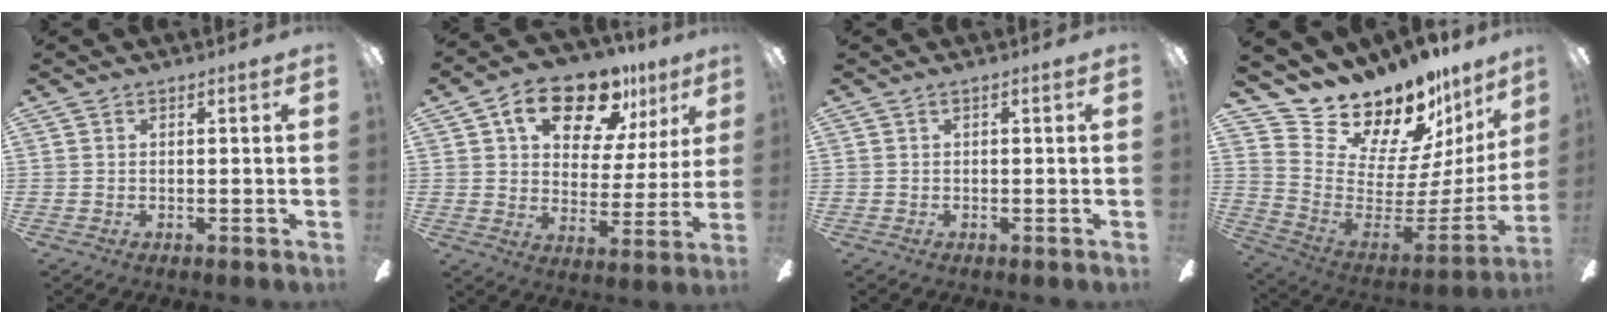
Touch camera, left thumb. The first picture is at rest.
{"total": 17.6, "force": [11.0, 8.9, 10.4], "torque": [-0.159, -0.050, 0.186]}
{"total": 0.0}
{"total": 16.0, "force": [15.1, 4.9, 1.9], "torque": [-0.042, -0.155, 0.278]}